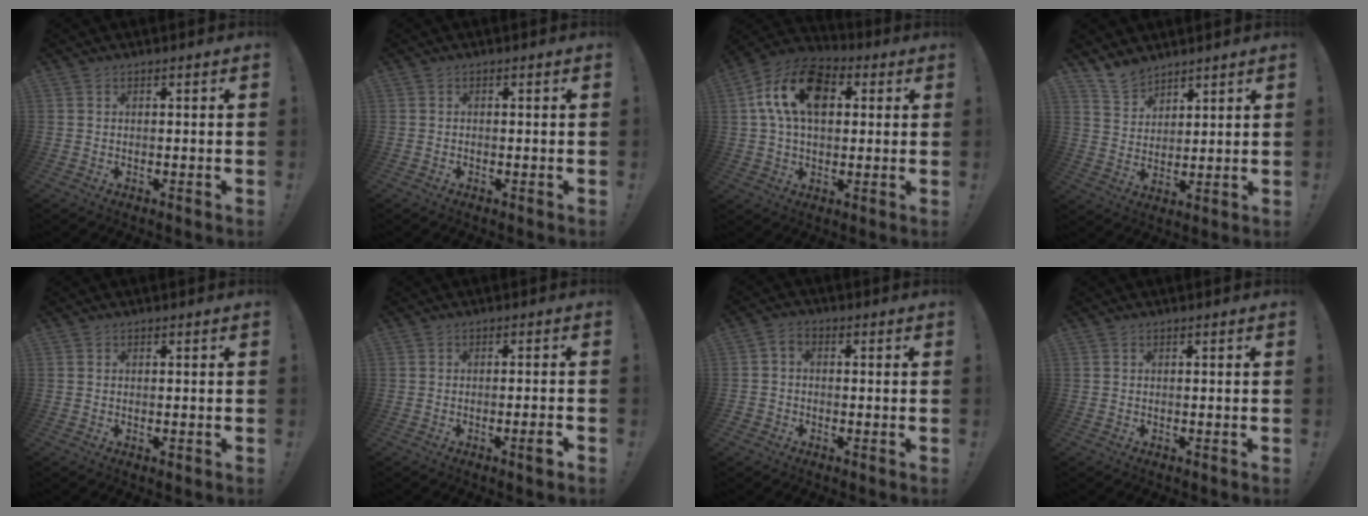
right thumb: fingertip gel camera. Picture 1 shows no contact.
{"total": 0.6, "force": [-0.5, 0.4, 0.0], "torque": [-0.011, 0.007, -0.006]}
{"total": 17.2, "force": [4.9, 11.0, 12.3], "torque": [-0.217, 0.007, 0.088]}
{"total": 8.2, "force": [7.1, 3.9, 1.3], "torque": [-0.038, -0.047, 0.141]}
{"total": 0.5, "force": [0.2, 0.5, 0.2], "torque": [-0.006, 0.002, 0.004]}
{"total": 5.8, "force": [-3.1, 0.2, 4.9], "torque": [-0.076, 0.007, -0.049]}
{"total": 3.0, "force": [-1.3, 2.5, 1.2], "torque": [-0.031, 0.013, -0.020]}
{"total": 0.0}